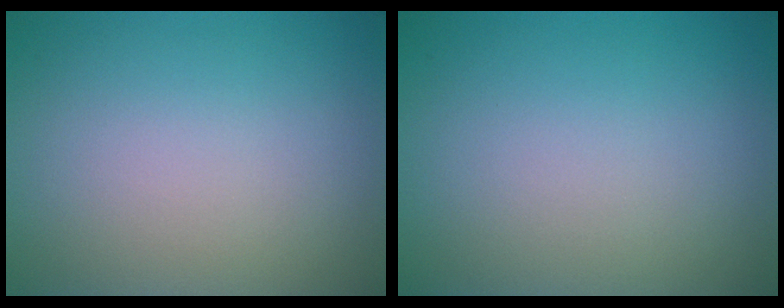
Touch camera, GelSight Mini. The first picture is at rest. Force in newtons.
{"total": 0.0}